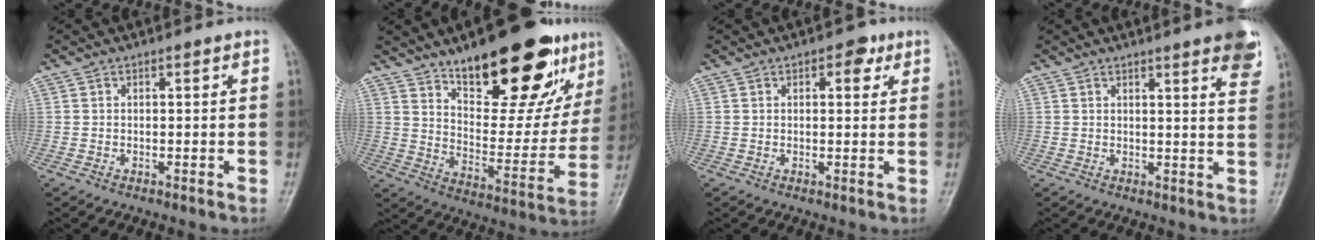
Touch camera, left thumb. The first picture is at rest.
{"total": 24.6, "force": [15.4, 9.6, 16.6], "torque": [-0.185, -0.071, 0.235]}
{"total": 3.4, "force": [1.7, 1.9, 2.2], "torque": [-0.011, -0.002, 0.017]}
{"total": 7.9, "force": [4.9, 1.2, 6.0], "torque": [-0.058, -0.019, 0.050]}